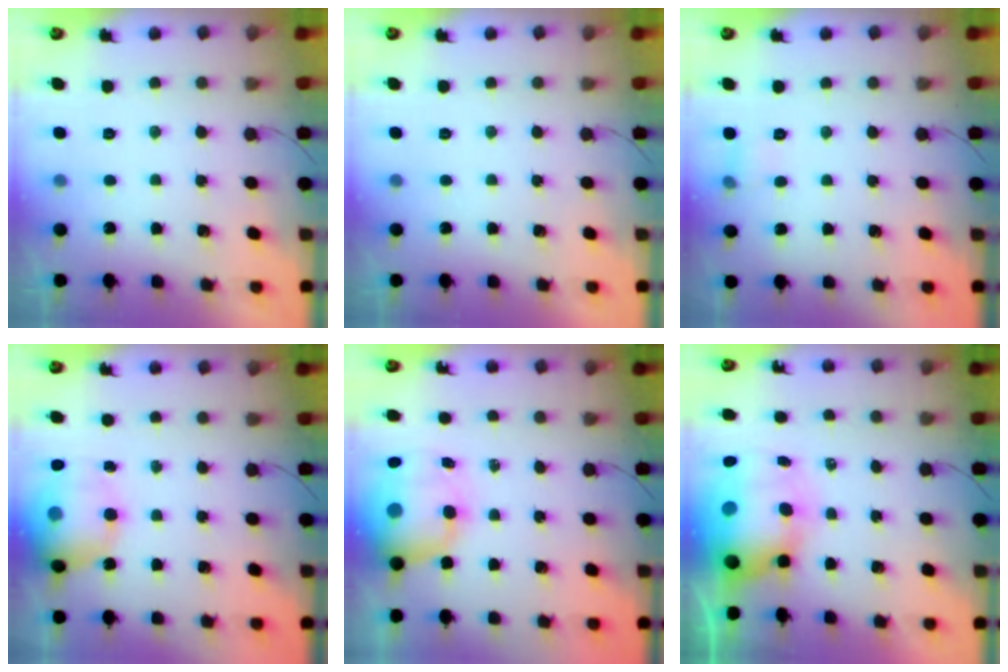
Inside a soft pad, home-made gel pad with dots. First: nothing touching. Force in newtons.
{"total": 0.0}
{"total": 4.5, "press": 4.3, "slide": 1.3}
{"total": 17.2, "press": 16.9, "slide": 3.3}
{"total": 13.5, "press": 13.0, "slide": 3.5}
{"total": 15.5, "press": 15.0, "slide": 4.2}